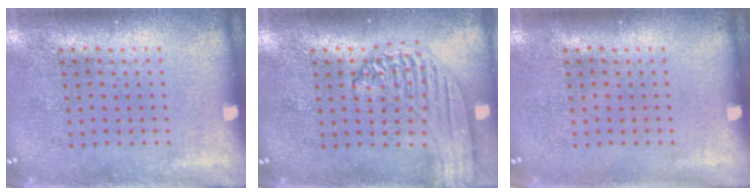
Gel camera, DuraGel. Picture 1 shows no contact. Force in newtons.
{"total": 1.3, "press": 1.3, "slide": 0.1}
{"total": 0.0}